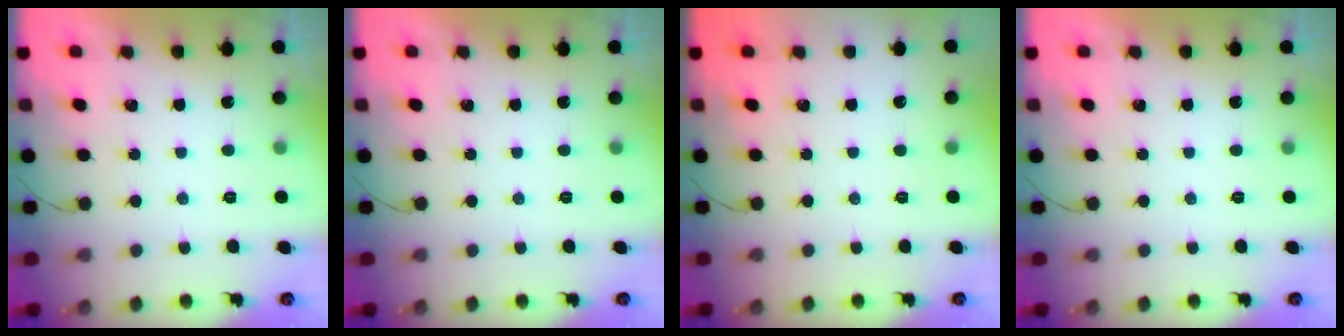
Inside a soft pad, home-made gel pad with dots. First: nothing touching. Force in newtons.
{"total": 0.0}
{"total": 0.0}
{"total": 0.0}